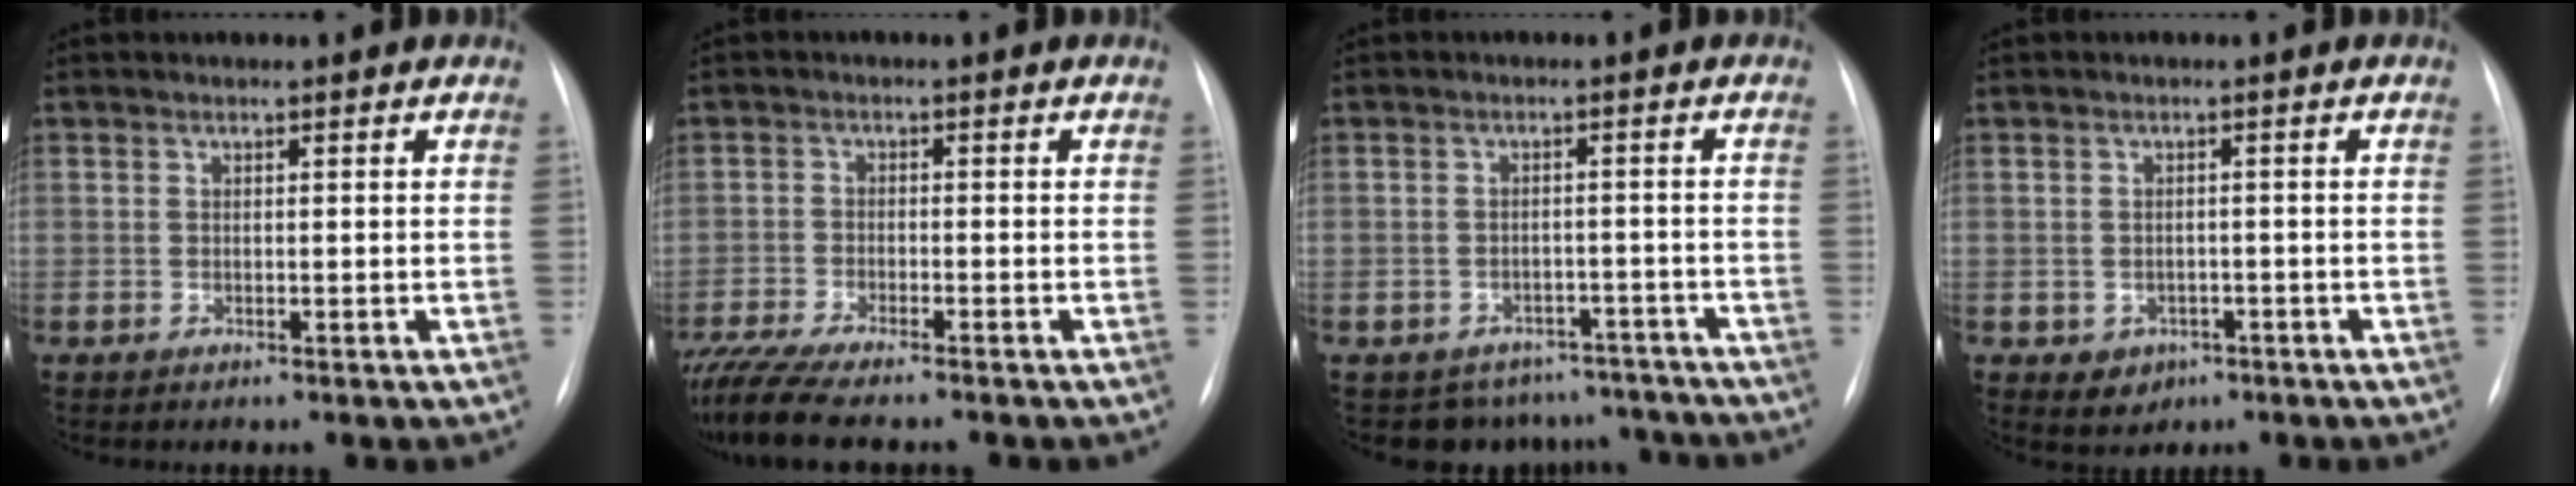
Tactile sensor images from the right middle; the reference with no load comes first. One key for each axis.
{"total": 9.4, "fx": -8.1, "fy": 0.7, "fz": 4.7, "tx": -0.083, "ty": -0.018, "tz": -0.133}
{"total": 8.7, "fx": -7.4, "fy": 4.5, "fz": -0.4, "tx": 0.021, "ty": 0.028, "tz": -0.082}
{"total": 3.1, "fx": -1.3, "fy": 2.7, "fz": 1.0, "tx": -0.011, "ty": 0.005, "tz": -0.007}